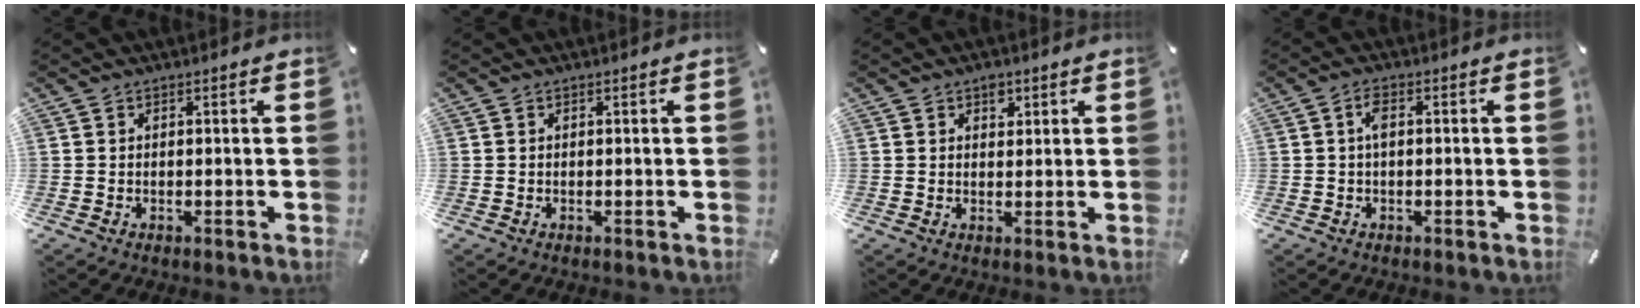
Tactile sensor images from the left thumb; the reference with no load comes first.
{"total": 0.0}
{"total": 2.6, "force": [1.5, 1.8, 1.1], "torque": [0.000, -0.008, 0.022]}
{"total": 2.4, "force": [0.3, 0.9, 2.2], "torque": [-0.046, 0.005, 0.004]}